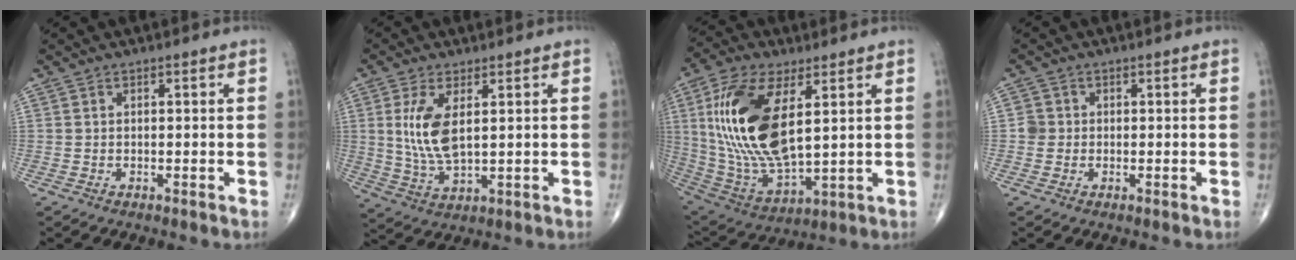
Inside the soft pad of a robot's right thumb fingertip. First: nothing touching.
{"total": 9.0, "force": [2.0, 3.9, 7.9], "torque": [-0.165, -0.015, 0.048]}
{"total": 22.0, "force": [5.0, 10.0, 19.0], "torque": [-0.386, -0.027, 0.099]}
{"total": 2.7, "force": [-0.2, 2.6, 0.8], "torque": [-0.003, 0.008, -0.008]}